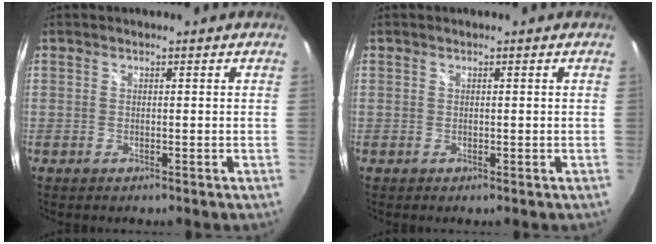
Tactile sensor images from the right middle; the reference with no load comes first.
{"total": 0.0}